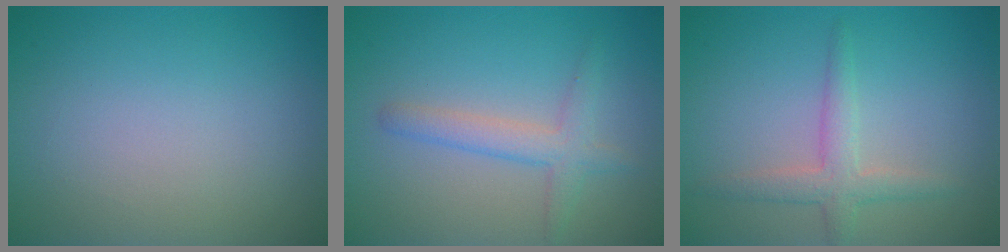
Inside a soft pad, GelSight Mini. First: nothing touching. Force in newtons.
{"total": 2.7, "press": 2.7, "slide": 0.2}
{"total": 2.6, "press": 2.6, "slide": 0.0}